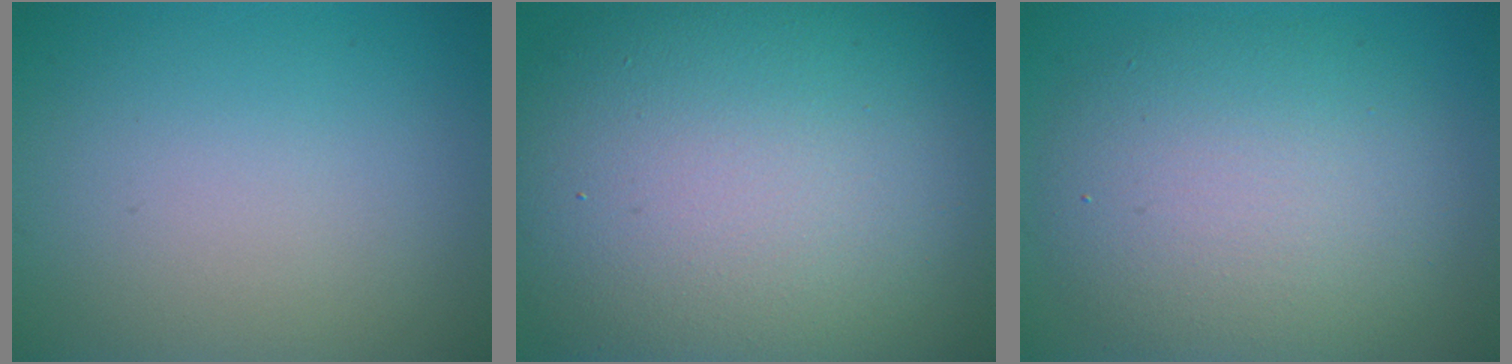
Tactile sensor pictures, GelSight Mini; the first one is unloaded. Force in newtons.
{"total": 15.9, "press": 15.9, "slide": 1.1}
{"total": 7.9, "press": 7.9, "slide": 0.2}